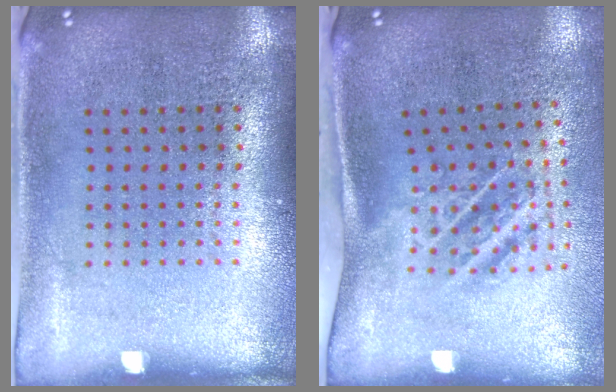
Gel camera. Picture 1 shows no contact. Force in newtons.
{"total": 2.0, "press": 1.2, "slide": 1.6}